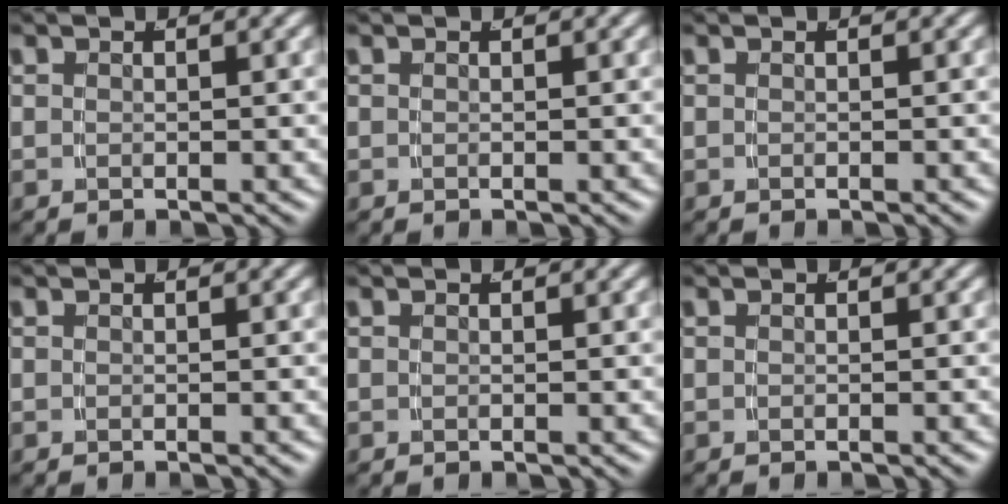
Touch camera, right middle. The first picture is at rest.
{"total": 0.0}
{"total": 0.0}
{"total": 0.0}
{"total": 0.0}
{"total": 0.0}